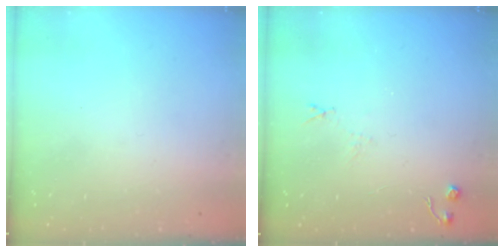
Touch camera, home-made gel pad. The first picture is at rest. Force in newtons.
{"total": 4.9, "press": 4.8, "slide": 0.7}